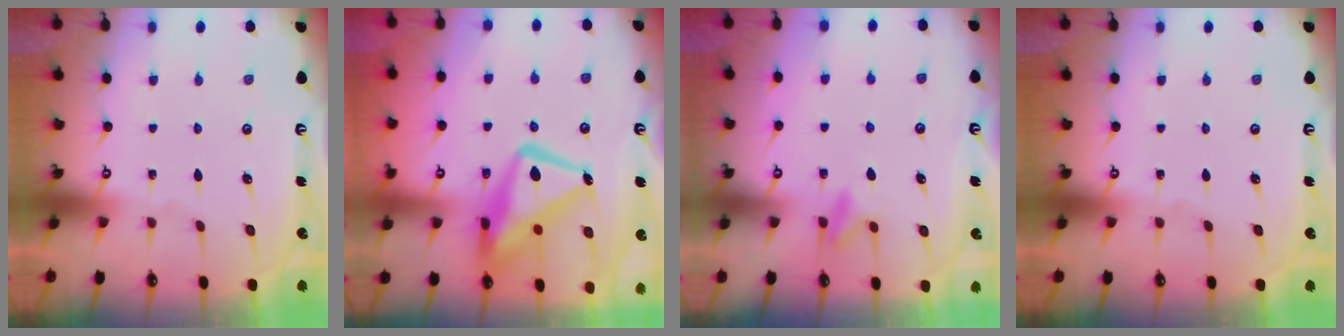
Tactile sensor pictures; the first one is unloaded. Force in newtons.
{"total": 17.3, "press": 17.2, "slide": 1.9}
{"total": 8.7, "press": 8.7, "slide": 0.8}
{"total": 0.0}